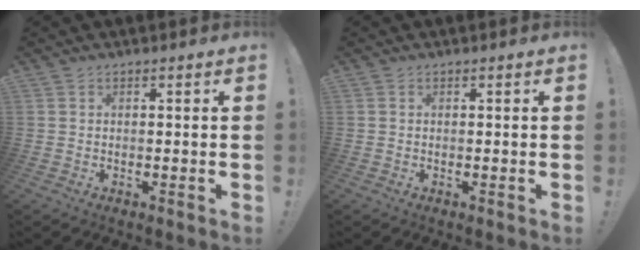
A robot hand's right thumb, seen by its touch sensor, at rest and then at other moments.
{"total": 0.0}